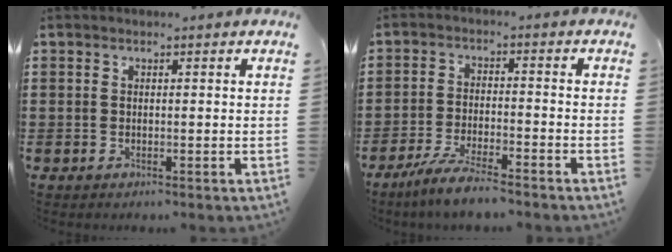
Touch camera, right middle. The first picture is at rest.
{"total": 5.3, "force": [-4.6, 0.1, 2.6], "torque": [-0.062, -0.012, -0.090]}